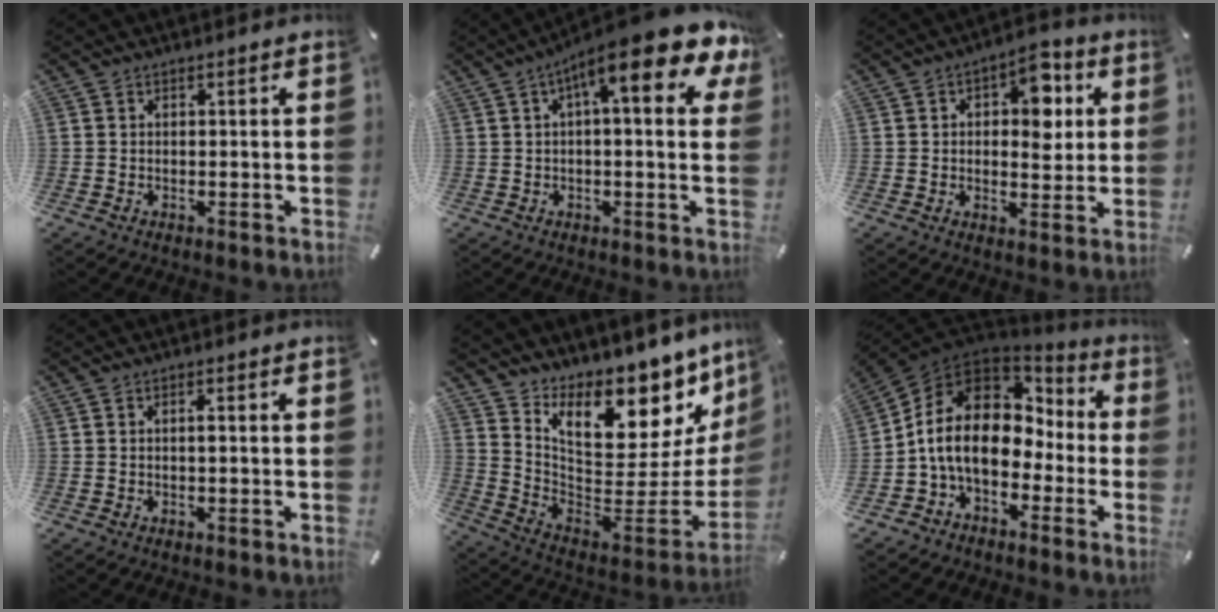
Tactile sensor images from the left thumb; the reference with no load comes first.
{"total": 15.3, "force": [7.0, 3.7, 13.1], "torque": [-0.197, -0.043, 0.107]}
{"total": 10.0, "force": [2.6, 6.0, 7.5], "torque": [-0.092, -0.006, 0.039]}
{"total": 1.1, "force": [0.0, 0.1, 1.1], "torque": [-0.021, -0.002, 0.000]}
{"total": 15.0, "force": [11.3, 7.1, 6.8], "torque": [-0.087, -0.118, 0.188]}
{"total": 13.9, "force": [-1.0, 10.3, 9.2], "torque": [-0.205, 0.006, -0.026]}